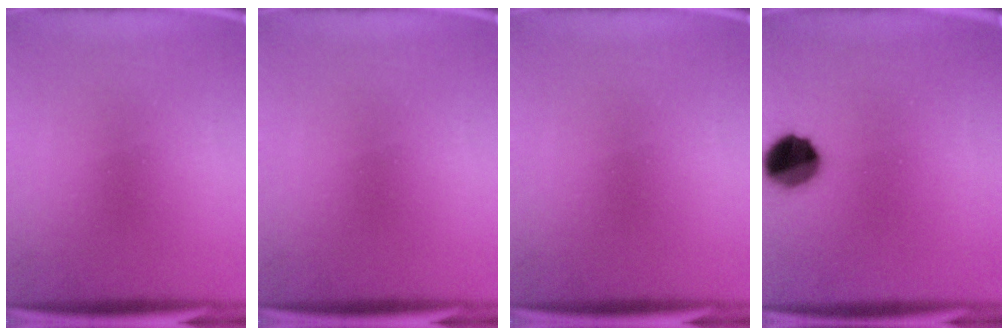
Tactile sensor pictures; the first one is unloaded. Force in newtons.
{"total": 0.0}
{"total": 0.0}
{"total": 9.6}